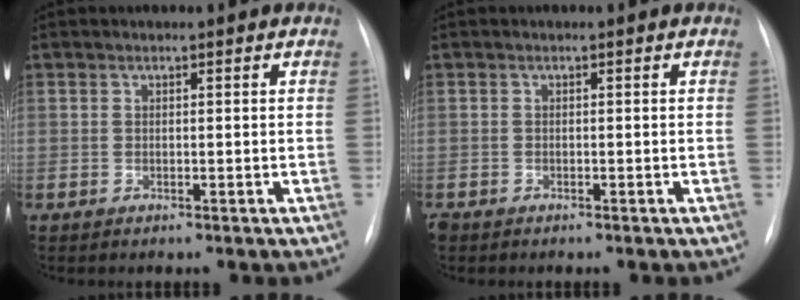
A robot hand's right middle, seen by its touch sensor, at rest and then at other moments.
{"total": 1.4, "force": [-1.0, 0.8, 0.5], "torque": [-0.011, -0.001, -0.015]}